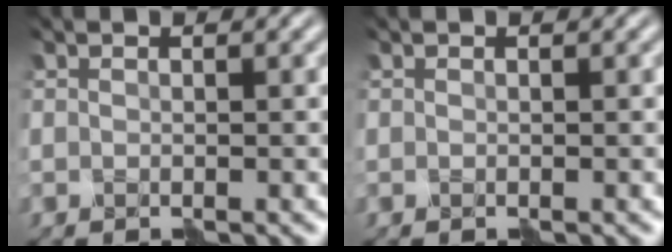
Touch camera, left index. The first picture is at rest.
{"total": 0.0}